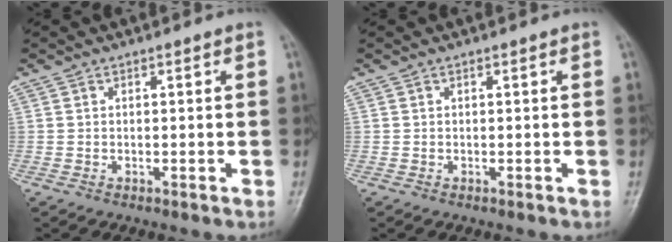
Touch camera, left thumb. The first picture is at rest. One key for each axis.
{"total": 0.0}